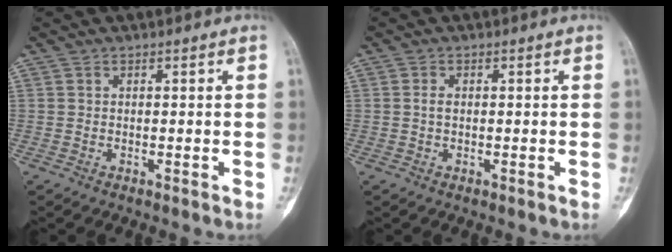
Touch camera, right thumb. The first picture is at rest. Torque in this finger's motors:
{"motor_torque": [0.10, 0.08, 0.05, -0.14, -0.02]}